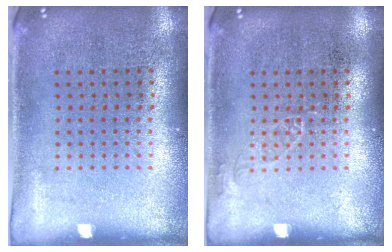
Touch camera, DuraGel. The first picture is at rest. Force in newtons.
{"total": 0.7, "press": 0.7, "slide": 0.1}